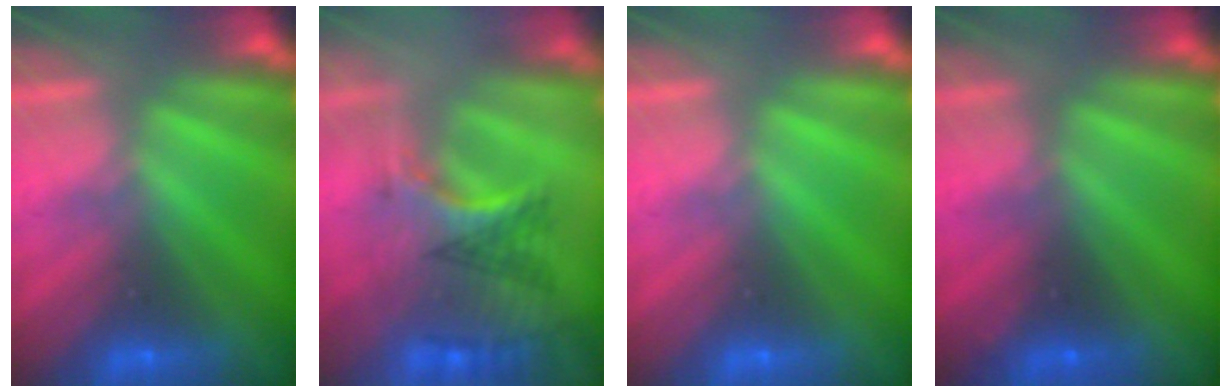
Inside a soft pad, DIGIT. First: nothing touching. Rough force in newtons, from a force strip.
{"total": 2.9}
{"total": 0.0}
{"total": 2.4}